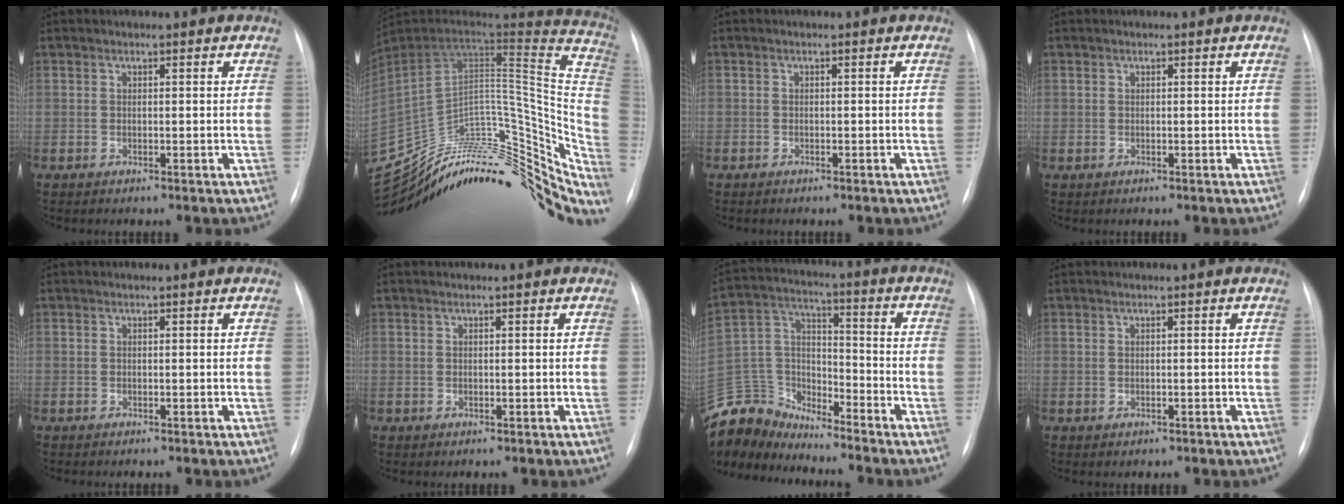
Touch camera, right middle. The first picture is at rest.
{"total": 35.7, "force": [-25.9, 15.9, 18.7], "torque": [-0.260, 0.020, -0.364]}
{"total": 0.6, "force": [-0.4, 0.4, 0.0], "torque": [-0.007, 0.002, -0.007]}
{"total": 0.5, "force": [0.0, 0.5, 0.0], "torque": [0.006, 0.005, -0.003]}
{"total": 0.0}
{"total": 0.0}
{"total": 13.2, "force": [-12.8, 3.1, 0.7], "torque": [-0.020, 0.050, -0.251]}
{"total": 0.5, "force": [-0.2, 0.4, 0.2], "torque": [-0.006, 0.000, 0.001]}